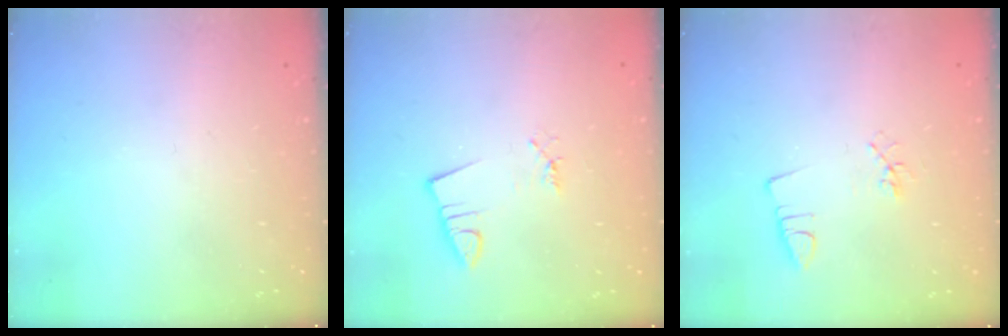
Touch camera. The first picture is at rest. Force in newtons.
{"total": 1.0, "press": 1.0, "slide": 0.0}
{"total": 2.9, "press": 2.5, "slide": 1.4}